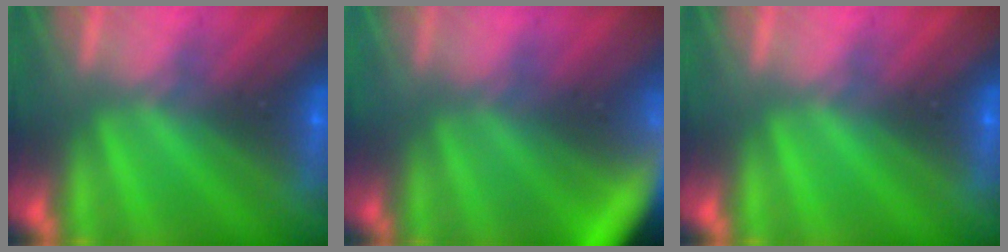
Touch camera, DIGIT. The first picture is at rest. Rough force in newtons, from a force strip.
{"total": 7.7}
{"total": 0.0}